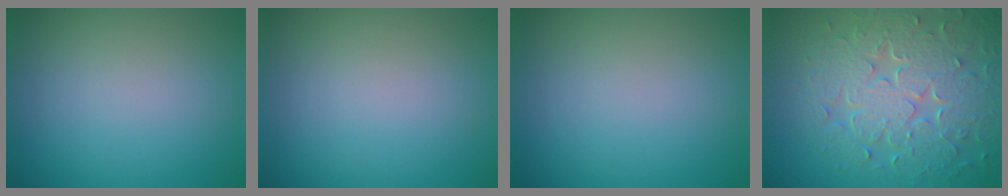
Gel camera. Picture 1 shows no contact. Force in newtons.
{"total": 0.0}
{"total": 0.0}
{"total": 8.3, "press": 6.0, "slide": 5.8}